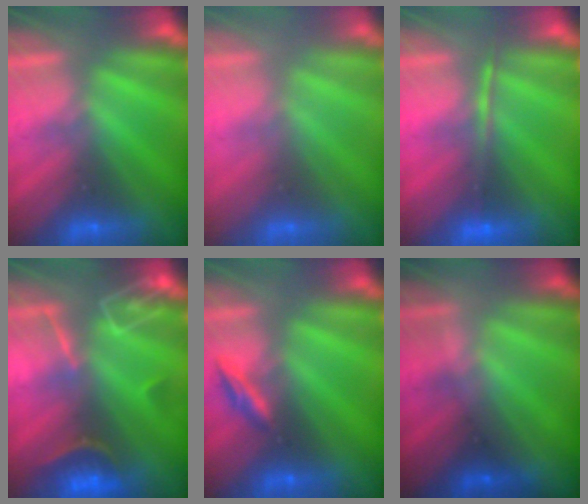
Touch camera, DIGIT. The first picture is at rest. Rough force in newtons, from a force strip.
{"total": 2.8}
{"total": 1.5}
{"total": 7.2}
{"total": 2.3}
{"total": 1.3}